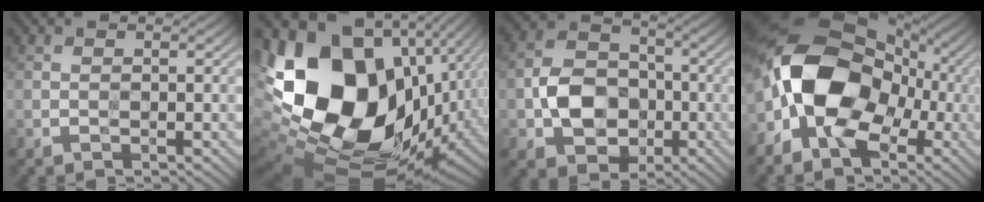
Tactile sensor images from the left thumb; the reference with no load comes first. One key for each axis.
{"total": 22.2, "fx": 0.9, "fy": 15.6, "fz": 15.7, "tx": -0.366, "ty": -0.039, "tz": 0.056}
{"total": 8.8, "fx": -1.9, "fy": 6.8, "fz": 5.1, "tx": -0.099, "ty": -0.001, "tz": -0.050}
{"total": 16.8, "fx": -2.8, "fy": 11.3, "fz": 12.2, "tx": -0.233, "ty": 0.000, "tz": -0.064}